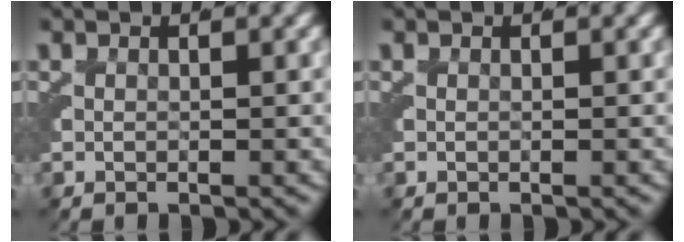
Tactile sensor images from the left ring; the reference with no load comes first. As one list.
[{"total": 0.0}]